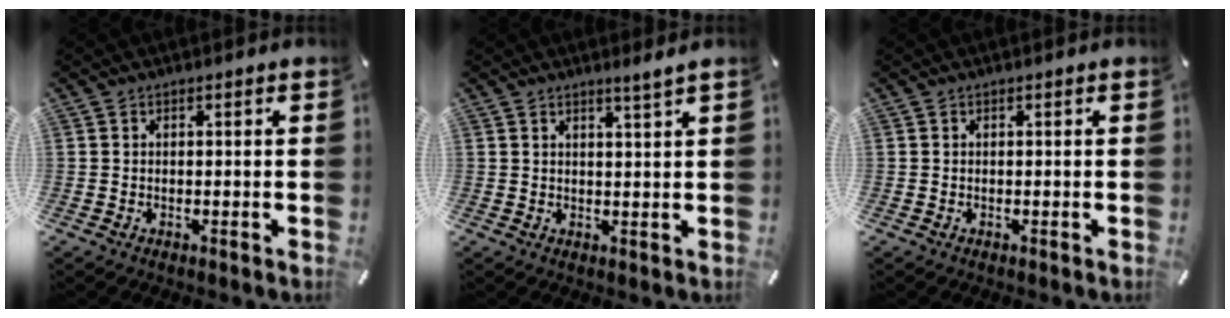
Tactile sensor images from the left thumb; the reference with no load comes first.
{"total": 2.6, "force": [2.2, -0.6, 1.2], "torque": [-0.025, -0.014, 0.038]}
{"total": 0.0}